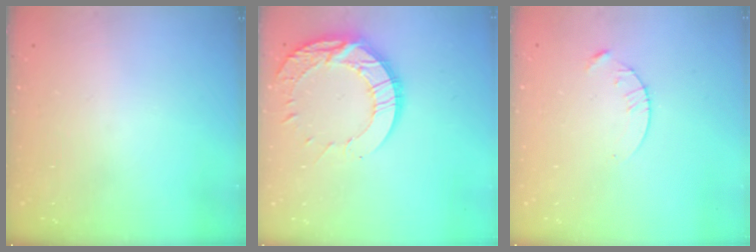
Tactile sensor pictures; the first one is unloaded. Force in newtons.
{"total": 15.2, "press": 15.2, "slide": 1.2}
{"total": 4.3, "press": 4.2, "slide": 0.5}